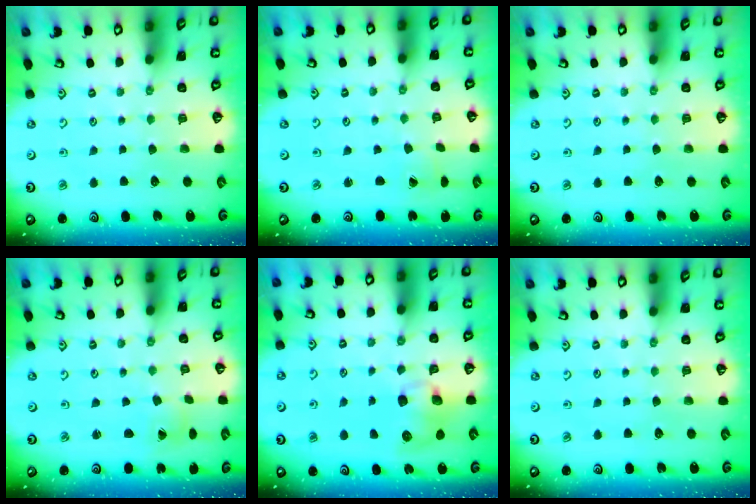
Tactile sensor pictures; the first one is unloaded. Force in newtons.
{"total": 1.5, "press": 1.5, "slide": 0.0}
{"total": 0.0}
{"total": 2.1, "press": 2.1, "slide": 0.2}
{"total": 8.3, "press": 8.2, "slide": 1.1}
{"total": 0.0}